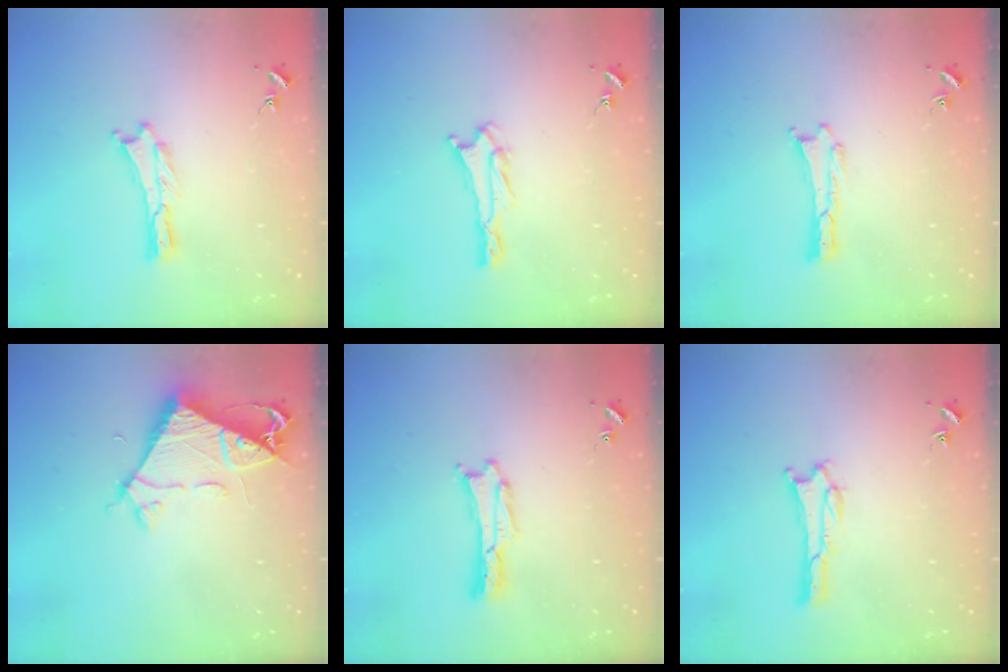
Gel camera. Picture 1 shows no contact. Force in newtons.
{"total": 0.7, "press": 0.7, "slide": 0.1}
{"total": 0.0}
{"total": 7.9, "press": 7.9, "slide": 0.6}
{"total": 0.7, "press": 0.7, "slide": 0.1}
{"total": 1.3, "press": 1.3, "slide": 0.4}